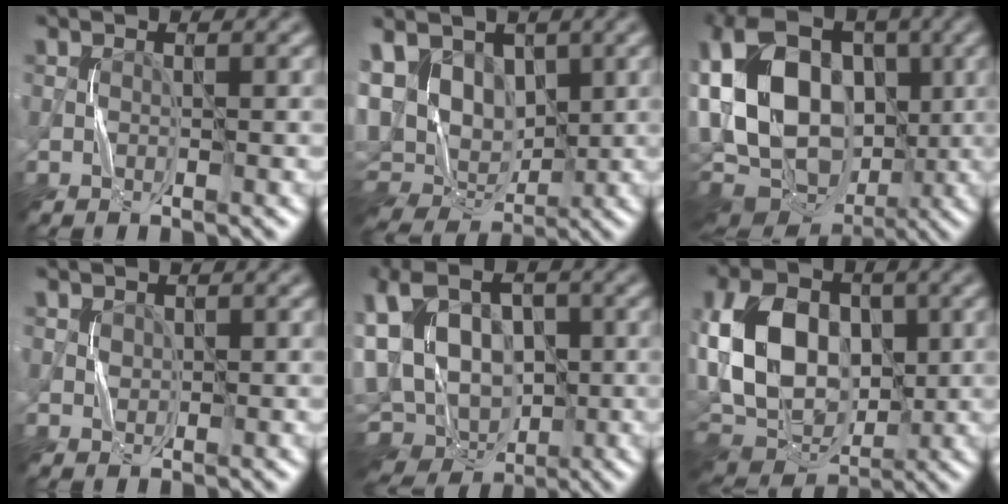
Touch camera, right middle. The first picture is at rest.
{"total": 10.5, "force": [3.0, 7.4, 6.9], "torque": [-0.139, 0.020, 0.064]}
{"total": 15.5, "force": [0.3, 11.2, 10.7], "torque": [-0.216, 0.013, 0.011]}
{"total": 0.8, "force": [0.4, 0.6, 0.2], "torque": [-0.005, -0.001, 0.011]}
{"total": 15.1, "force": [-2.2, 11.0, 10.1], "torque": [-0.210, 0.015, -0.024]}
{"total": 11.2, "force": [1.2, 7.9, 7.8], "torque": [-0.165, 0.008, 0.013]}